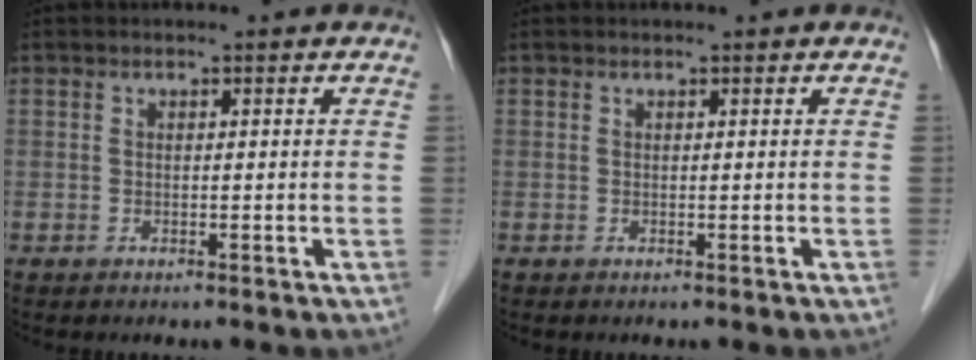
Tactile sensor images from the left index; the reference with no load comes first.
{"total": 0.0}